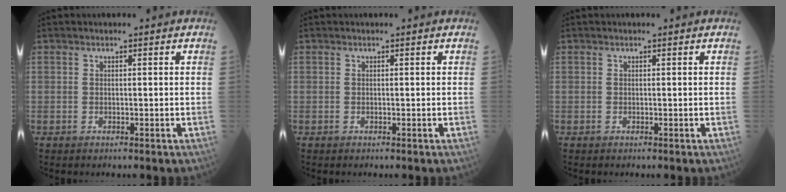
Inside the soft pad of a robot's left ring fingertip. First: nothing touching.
{"total": 0.0}
{"total": 0.0}